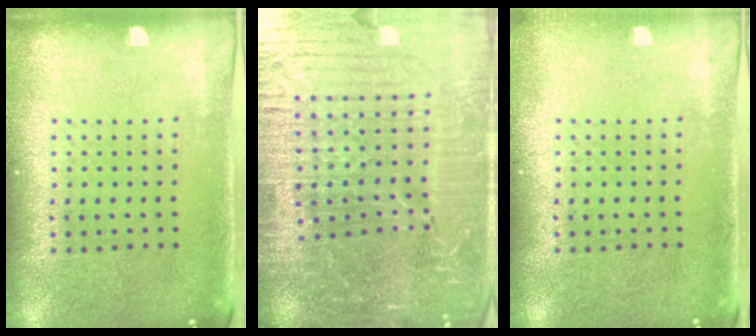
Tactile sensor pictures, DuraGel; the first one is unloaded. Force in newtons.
{"total": 7.1, "press": 6.1, "slide": 3.6}
{"total": 0.6, "press": 0.5, "slide": 0.2}